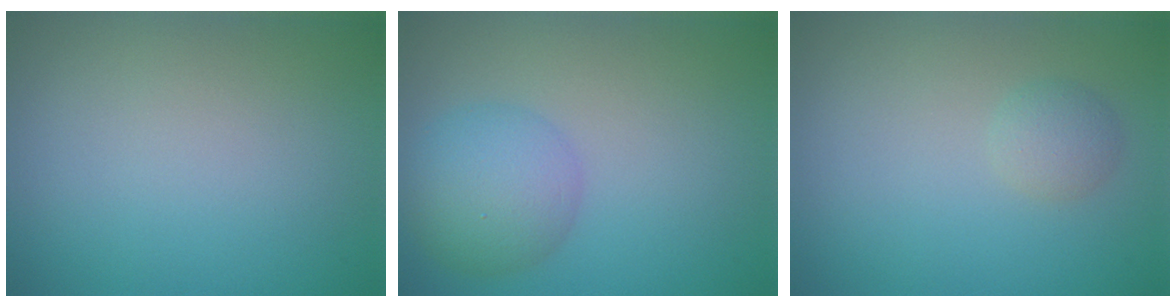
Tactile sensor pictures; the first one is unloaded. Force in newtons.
{"total": 4.7, "press": 4.7, "slide": 0.0}
{"total": 1.5, "press": 1.5, "slide": 0.0}